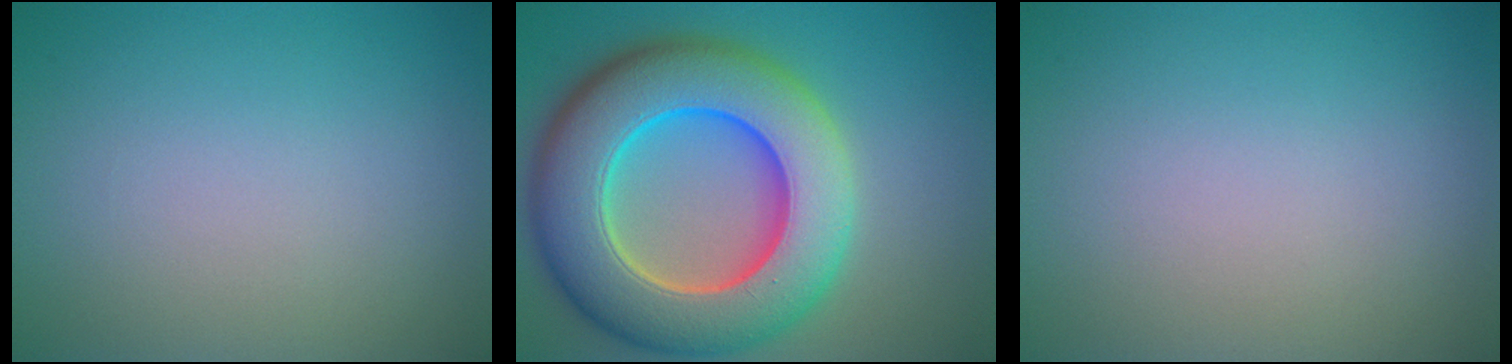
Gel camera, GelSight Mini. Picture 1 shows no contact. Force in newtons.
{"total": 13.5, "press": 13.5, "slide": 0.6}
{"total": 0.0}